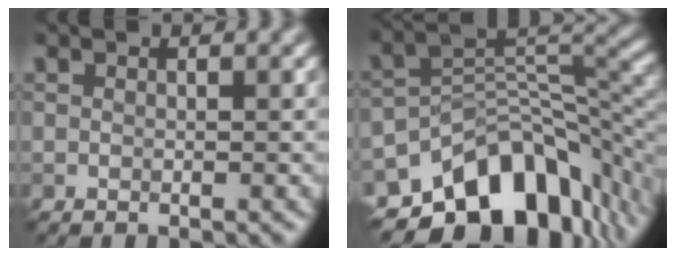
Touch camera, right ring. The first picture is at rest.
{"total": 12.6, "force": [-7.9, 6.9, 6.9], "torque": [-0.105, -0.002, -0.133]}